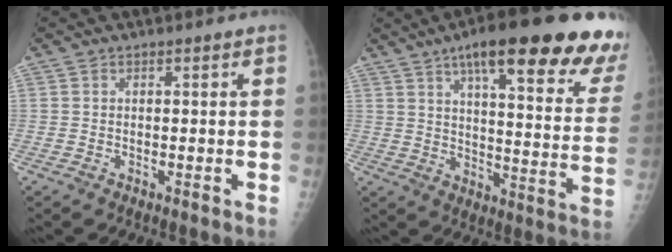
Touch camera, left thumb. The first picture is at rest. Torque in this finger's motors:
{"motor_torque": [1.45, -0.35, 1.76, -1.02, 0.05]}